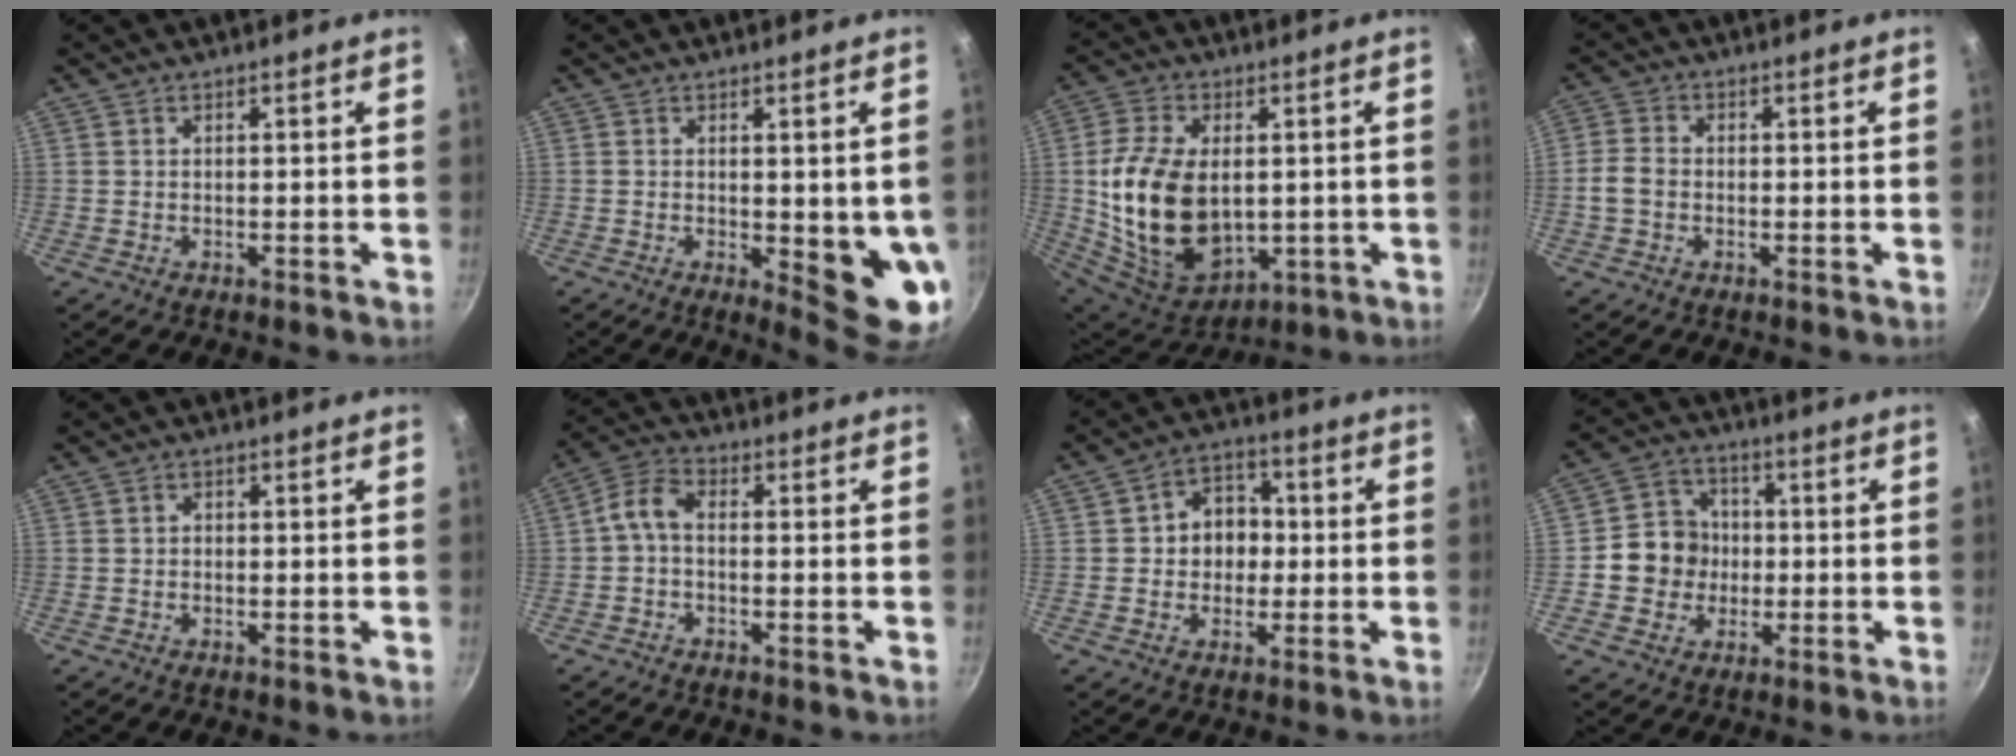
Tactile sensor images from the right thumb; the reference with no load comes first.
{"total": 9.2, "force": [-0.5, 2.7, 8.7], "torque": [-0.089, -0.021, 0.001]}
{"total": 19.7, "force": [0.6, 12.8, 15.0], "torque": [-0.266, -0.016, 0.033]}
{"total": 4.2, "force": [-0.9, 3.2, 2.6], "torque": [-0.049, 0.014, -0.026]}
{"total": 0.8, "force": [-0.1, 0.7, 0.3], "torque": [-0.005, 0.005, -0.002]}
{"total": 4.7, "force": [-0.8, 3.0, 3.6], "torque": [-0.079, 0.027, -0.029]}
{"total": 8.4, "force": [0.1, 7.1, 4.6], "torque": [-0.020, 0.014, -0.007]}
{"total": 9.5, "force": [-0.8, 8.8, 3.6], "torque": [-0.024, 0.022, -0.028]}